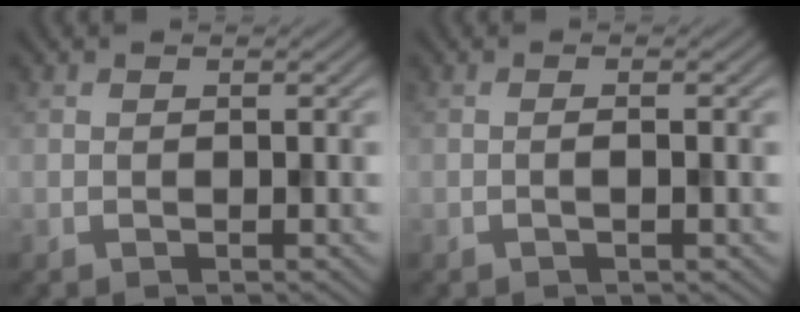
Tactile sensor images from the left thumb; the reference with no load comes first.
{"total": 1.0, "force": [-0.3, 0.0, 1.0], "torque": [-0.018, 0.003, -0.008]}